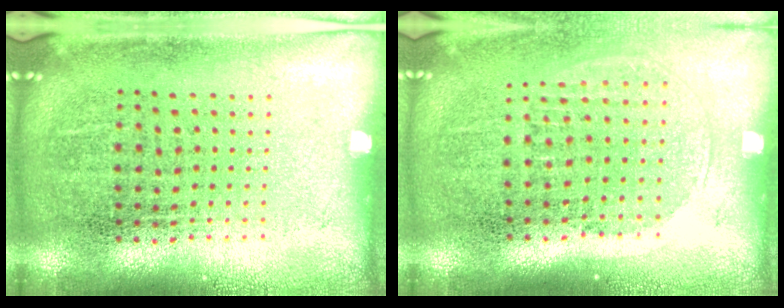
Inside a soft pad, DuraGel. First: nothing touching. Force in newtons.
{"total": 1.3, "press": 1.2, "slide": 0.6}